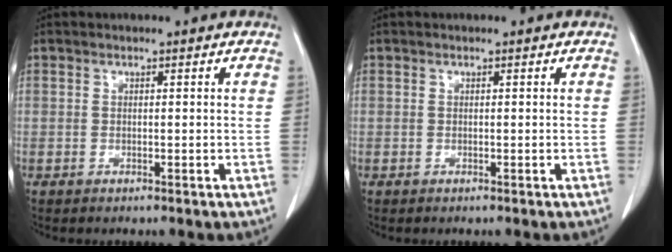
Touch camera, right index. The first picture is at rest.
{"total": 0.0}